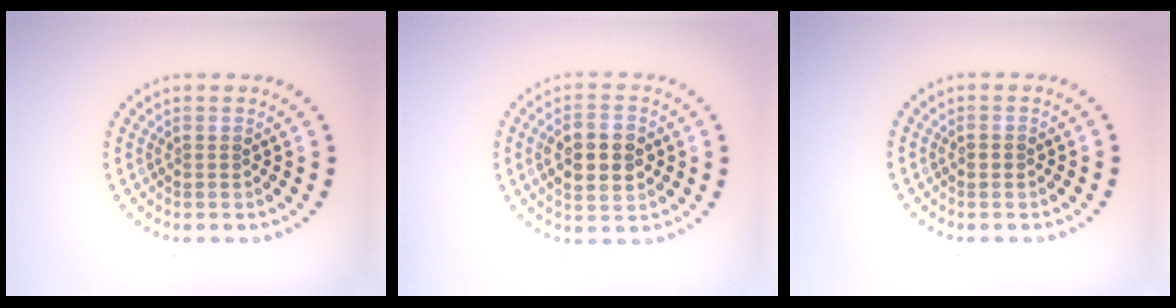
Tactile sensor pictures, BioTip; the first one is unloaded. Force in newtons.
{"total": 5.2, "press": 5.2, "slide": 0.3}
{"total": 1.0, "press": 1.0, "slide": 0.2}